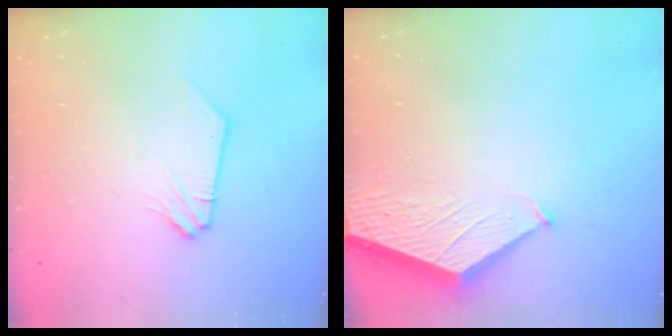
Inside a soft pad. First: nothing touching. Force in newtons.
{"total": 2.1, "press": 2.1, "slide": 0.2}